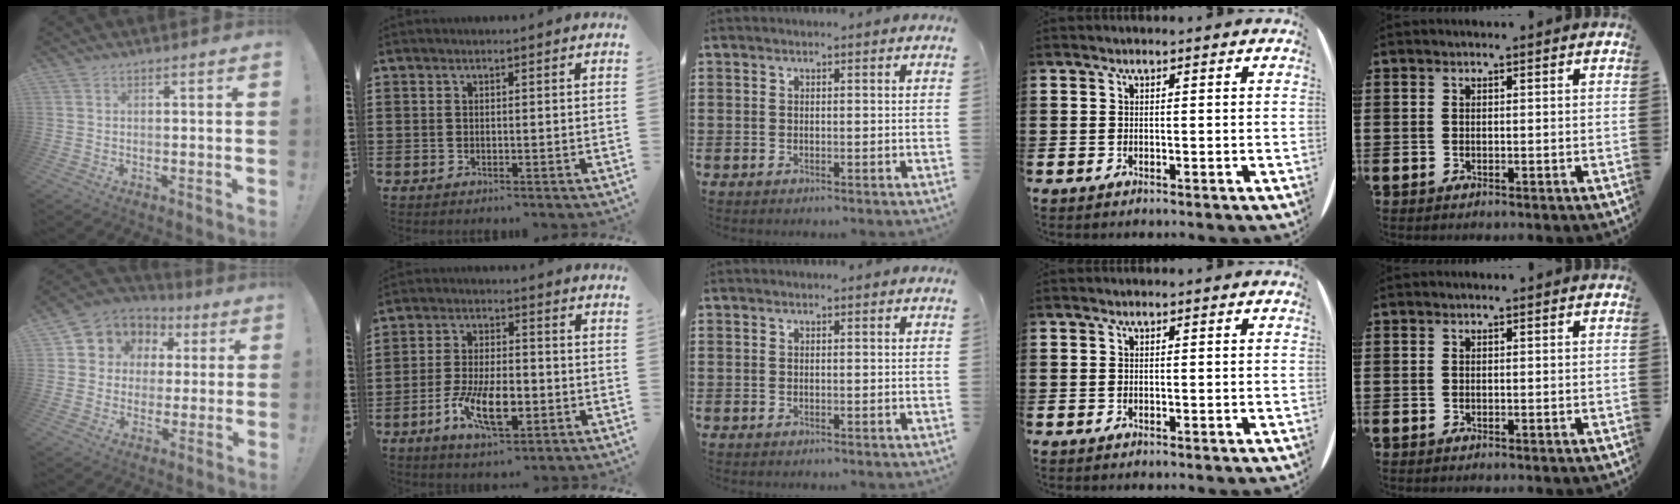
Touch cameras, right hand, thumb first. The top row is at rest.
{"thumb": {"total": 7.6, "force": [1.4, 7.3, 1.9], "torque": [-0.024, -0.017, 0.034]}, "index": {"total": 9.5, "force": [-3.6, 3.8, 7.9], "torque": [-0.167, -0.009, -0.065]}}